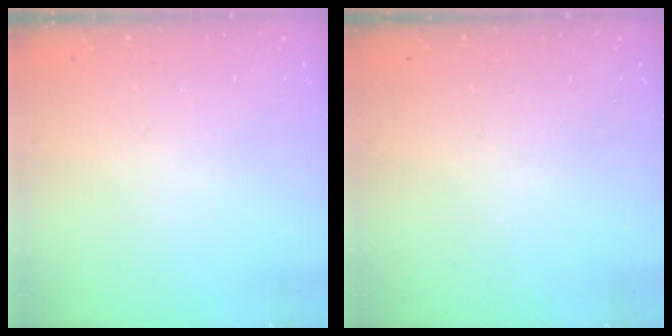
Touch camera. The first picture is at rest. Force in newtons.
{"total": 0.0}